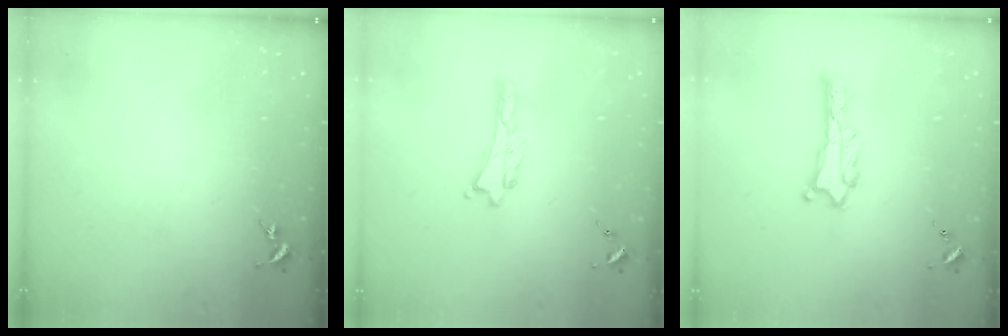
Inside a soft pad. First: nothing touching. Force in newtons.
{"total": 0.0}
{"total": 0.7, "press": 0.7, "slide": 0.1}